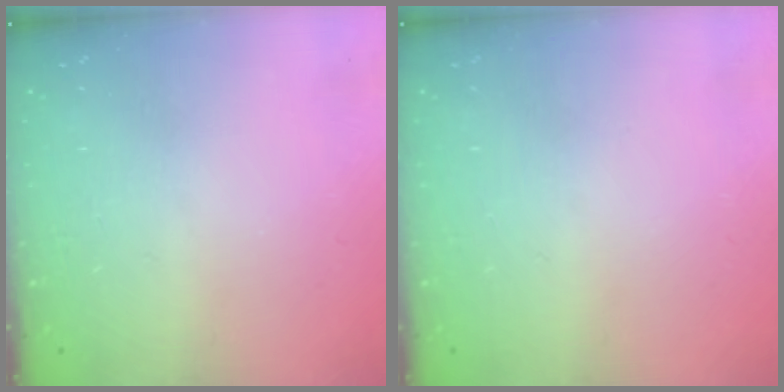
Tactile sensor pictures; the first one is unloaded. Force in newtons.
{"total": 0.0}